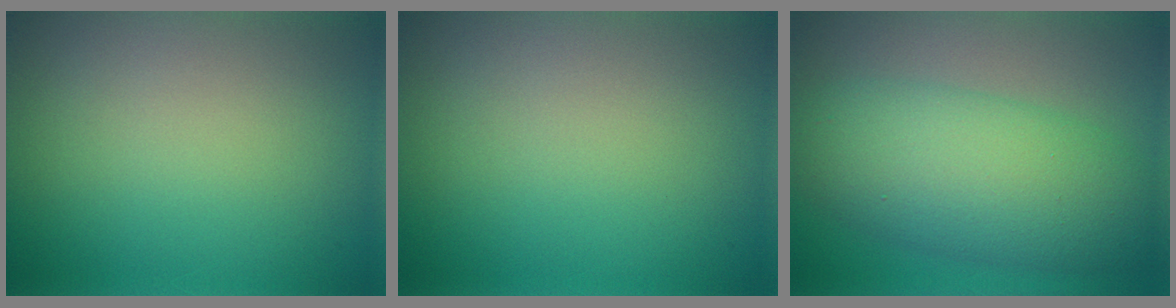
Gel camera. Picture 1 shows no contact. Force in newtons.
{"total": 0.0}
{"total": 8.2, "press": 8.1, "slide": 0.2}